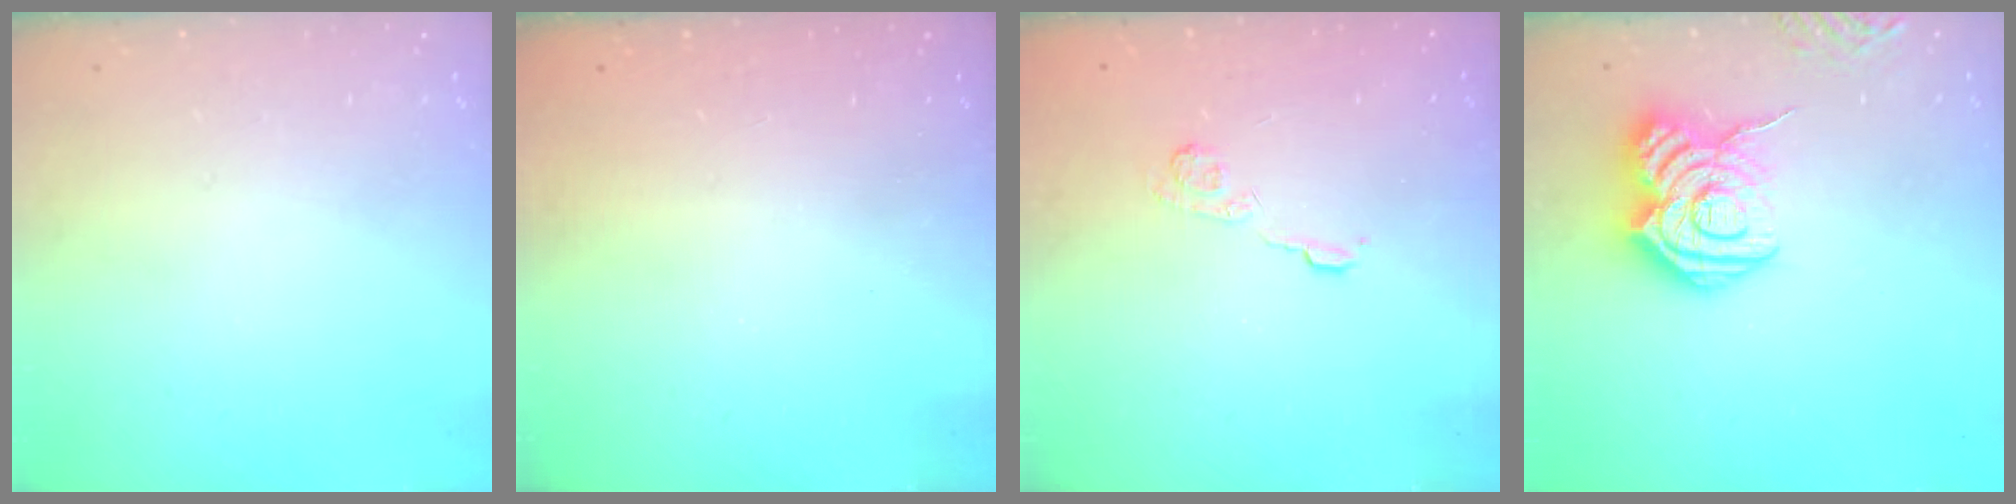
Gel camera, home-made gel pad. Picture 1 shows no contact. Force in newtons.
{"total": 2.3, "press": 2.2, "slide": 0.7}
{"total": 5.4, "press": 5.2, "slide": 1.6}
{"total": 15.9, "press": 15.8, "slide": 1.5}